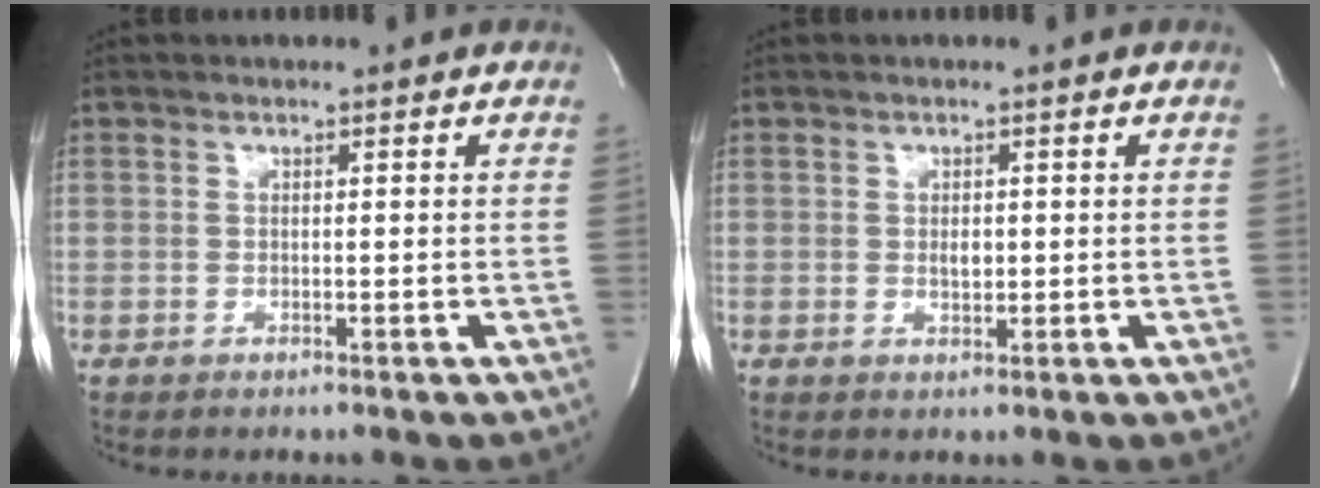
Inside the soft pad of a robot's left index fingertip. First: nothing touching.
{"total": 1.4, "force": [-0.1, 0.8, 1.2], "torque": [-0.020, -0.007, 0.000]}